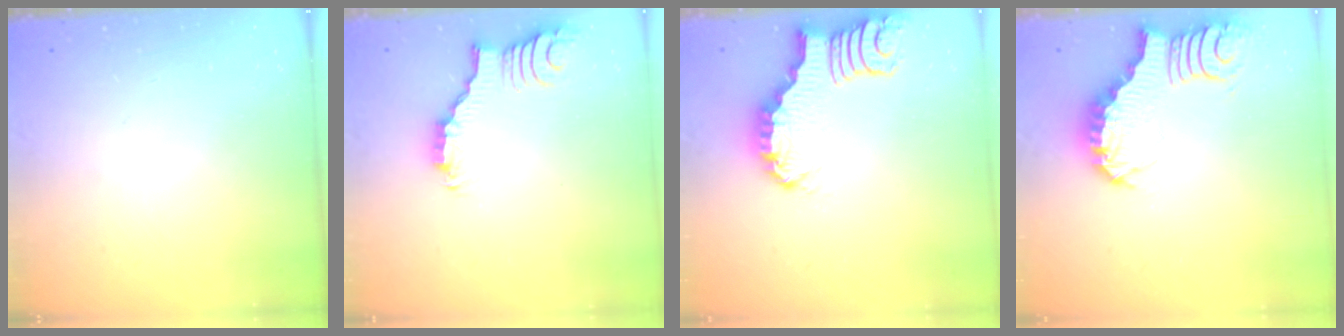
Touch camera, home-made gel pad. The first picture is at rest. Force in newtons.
{"total": 2.7, "press": 2.7, "slide": 0.3}
{"total": 2.4, "press": 2.4, "slide": 0.2}
{"total": 3.9, "press": 3.9, "slide": 0.6}